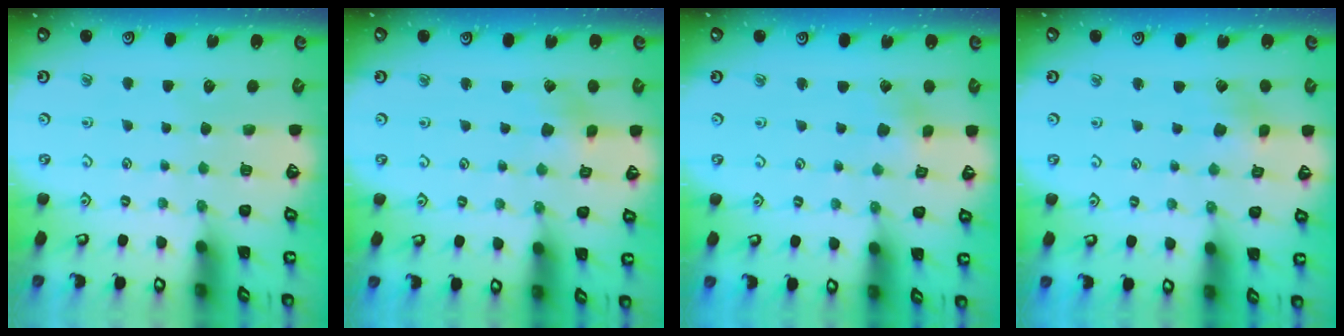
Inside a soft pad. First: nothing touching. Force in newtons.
{"total": 2.9, "press": 2.8, "slide": 0.2}
{"total": 2.2, "press": 2.2, "slide": 0.2}
{"total": 2.9, "press": 2.9, "slide": 0.1}